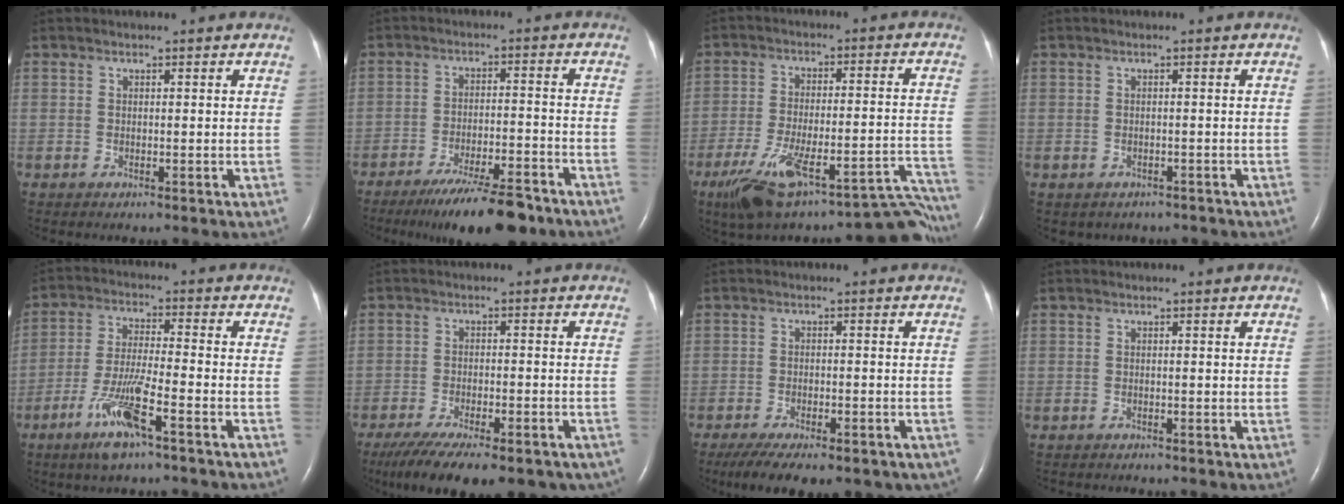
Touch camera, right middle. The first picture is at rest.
{"total": 12.2, "force": [-9.6, 2.0, 7.3], "torque": [-0.113, -0.017, -0.151]}
{"total": 18.7, "force": [-15.0, 3.7, 10.5], "torque": [-0.096, 0.037, -0.226]}
{"total": 4.5, "force": [-3.6, 2.6, 0.7], "torque": [-0.002, 0.016, -0.039]}
{"total": 9.3, "force": [-5.3, 0.4, 7.7], "torque": [-0.161, -0.013, -0.099]}
{"total": 19.8, "force": [-15.1, 5.9, 11.4], "torque": [-0.179, -0.022, -0.204]}
{"total": 15.1, "force": [-11.2, 5.4, 8.6], "torque": [-0.147, -0.015, -0.149]}
{"total": 2.3, "force": [-2.1, 0.7, 0.7], "torque": [-0.016, -0.005, -0.022]}